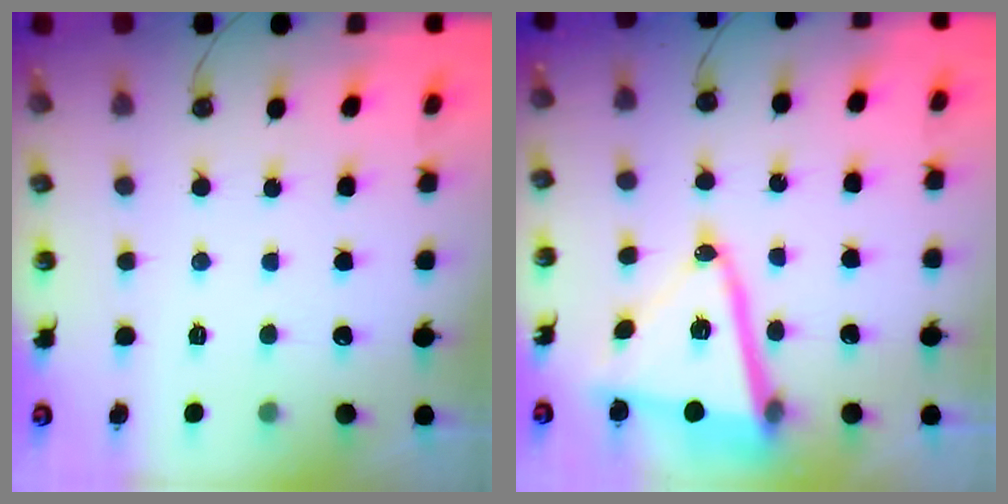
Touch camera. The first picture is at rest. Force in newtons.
{"total": 14.6, "press": 14.4, "slide": 2.3}